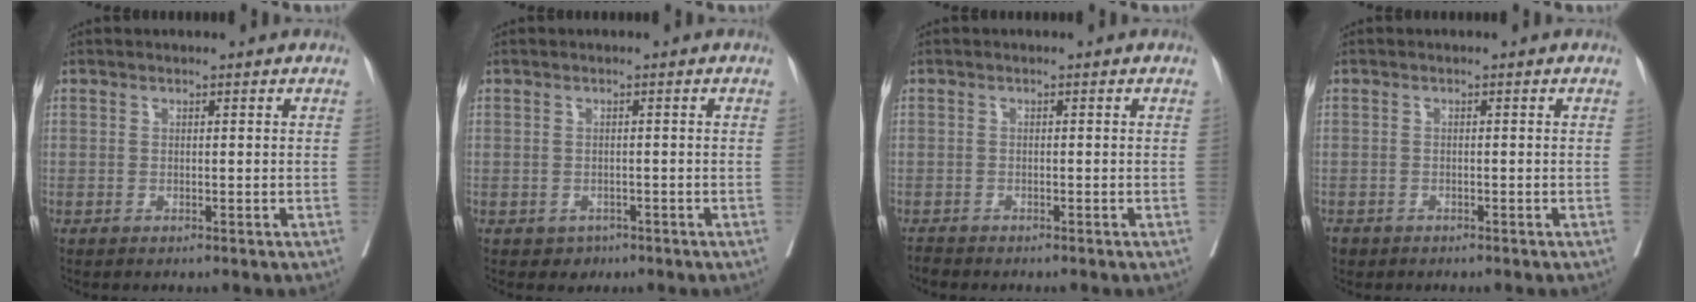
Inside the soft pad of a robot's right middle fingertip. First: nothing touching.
{"total": 2.3, "force": [-1.4, 1.8, 0.5], "torque": [-0.010, 0.000, -0.019]}
{"total": 1.1, "force": [-1.1, 0.1, 0.1], "torque": [-0.011, -0.006, -0.022]}
{"total": 2.1, "force": [-1.6, 1.2, 0.5], "torque": [-0.017, -0.004, -0.027]}